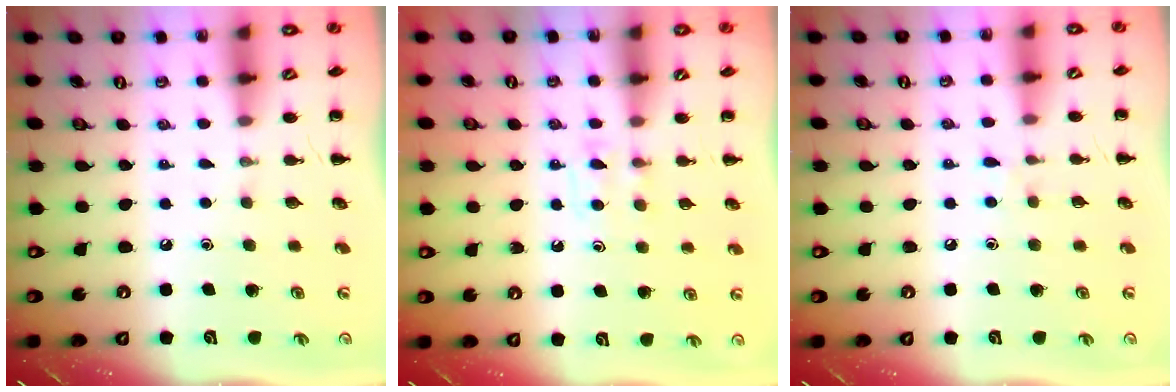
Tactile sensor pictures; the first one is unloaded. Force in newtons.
{"total": 5.3, "press": 5.0, "slide": 1.7}
{"total": 4.0, "press": 3.6, "slide": 1.6}